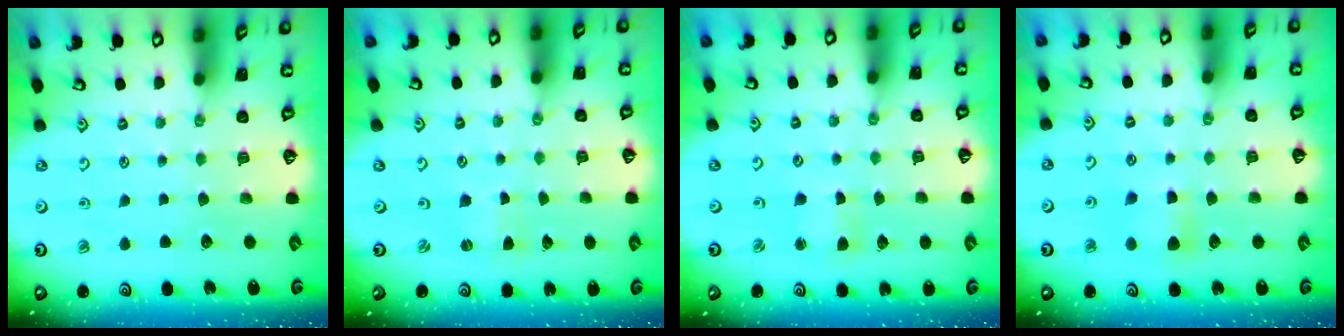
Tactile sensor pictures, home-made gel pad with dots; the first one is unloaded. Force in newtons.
{"total": 1.9, "press": 1.9, "slide": 0.2}
{"total": 2.8, "press": 2.8, "slide": 0.3}
{"total": 6.2, "press": 6.1, "slide": 0.7}